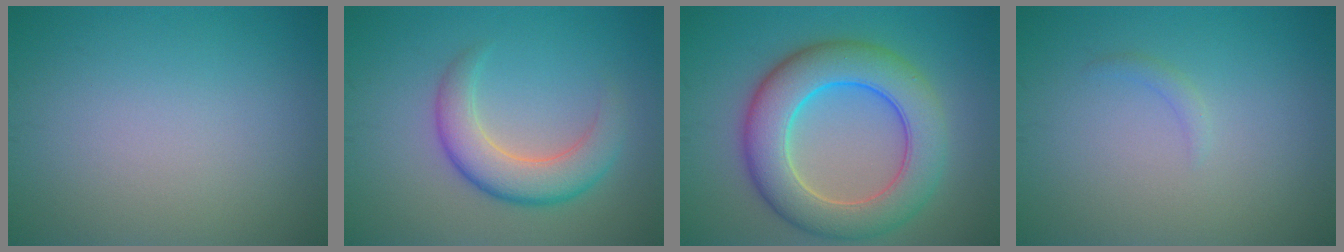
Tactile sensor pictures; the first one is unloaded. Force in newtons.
{"total": 5.0, "press": 5.0, "slide": 0.2}
{"total": 9.2, "press": 9.2, "slide": 0.1}
{"total": 0.8, "press": 0.8, "slide": 0.1}